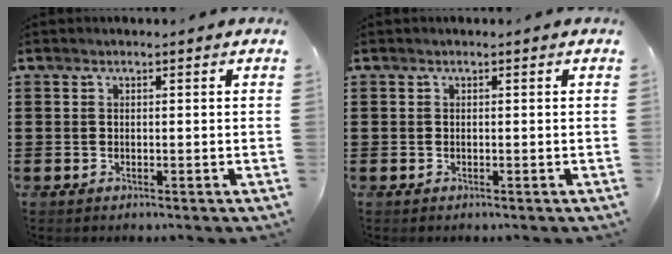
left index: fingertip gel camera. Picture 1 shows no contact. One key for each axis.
{"total": 0.0}